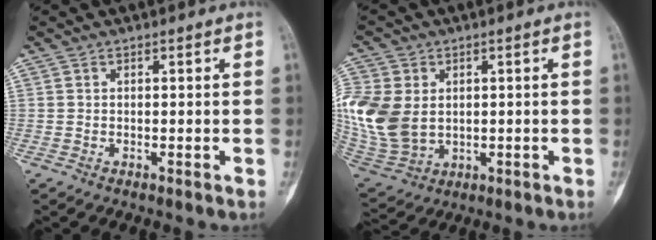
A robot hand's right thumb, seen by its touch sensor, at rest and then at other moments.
{"total": 17.4, "force": [1.3, 13.0, 11.5], "torque": [-0.283, -0.004, 0.044]}